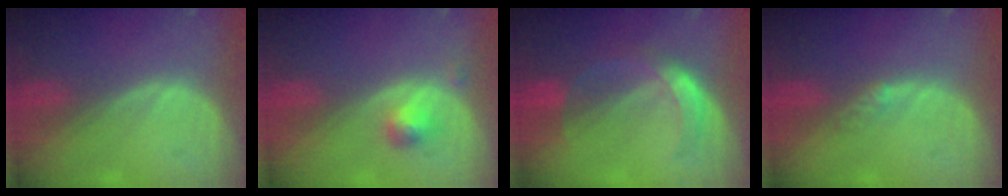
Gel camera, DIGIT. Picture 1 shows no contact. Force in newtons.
{"total": 2.4, "press": 2.4, "slide": 0.2}
{"total": 5.9, "press": 5.1, "slide": 2.9}
{"total": 1.8, "press": 1.6, "slide": 1.0}